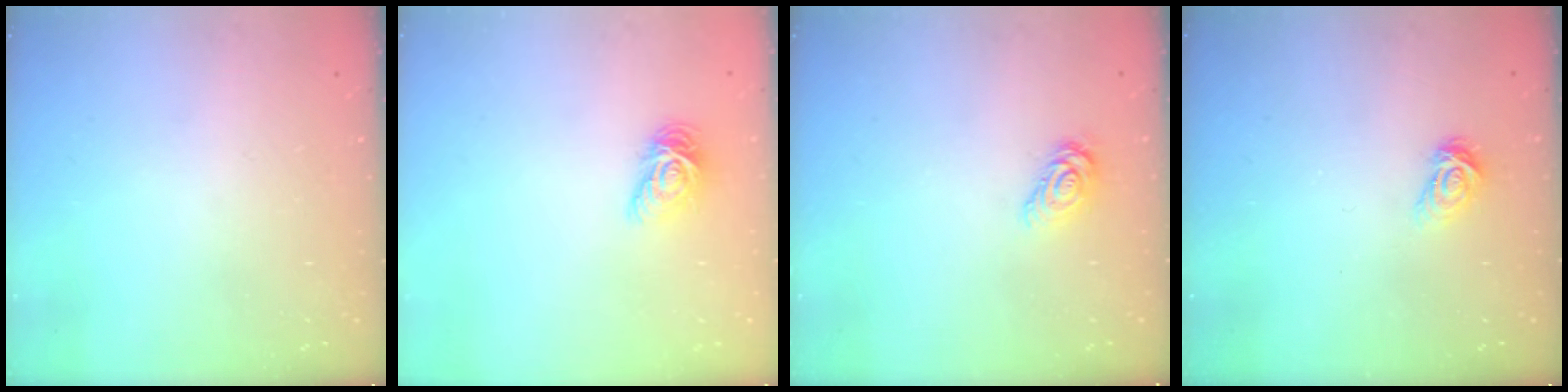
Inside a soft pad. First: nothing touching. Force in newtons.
{"total": 7.1, "press": 7.1, "slide": 0.2}
{"total": 6.0, "press": 6.0, "slide": 0.3}
{"total": 3.9, "press": 3.9, "slide": 0.4}